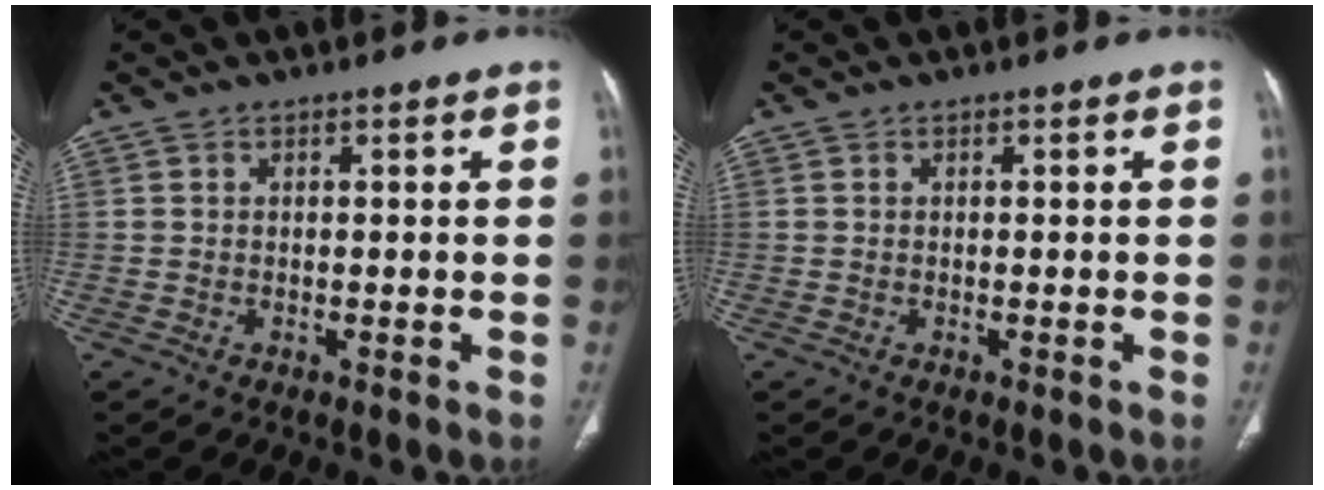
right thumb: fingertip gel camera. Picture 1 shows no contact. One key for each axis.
{"total": 0.0}